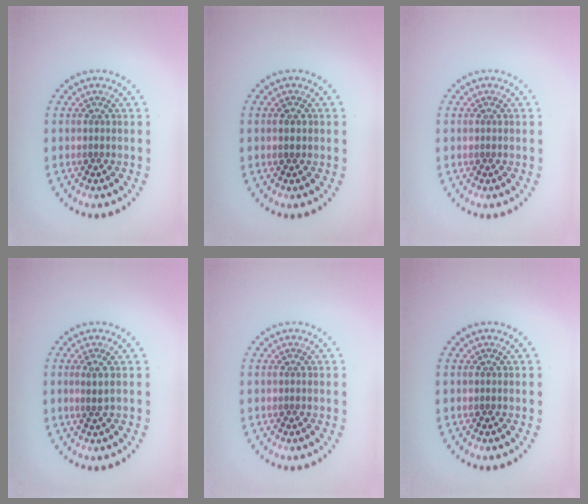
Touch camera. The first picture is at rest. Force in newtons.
{"total": 1.3, "press": 1.3, "slide": 0.3}
{"total": 0.0}
{"total": 1.1, "press": 0.7, "slide": 0.9}
{"total": 0.0}
{"total": 0.0}